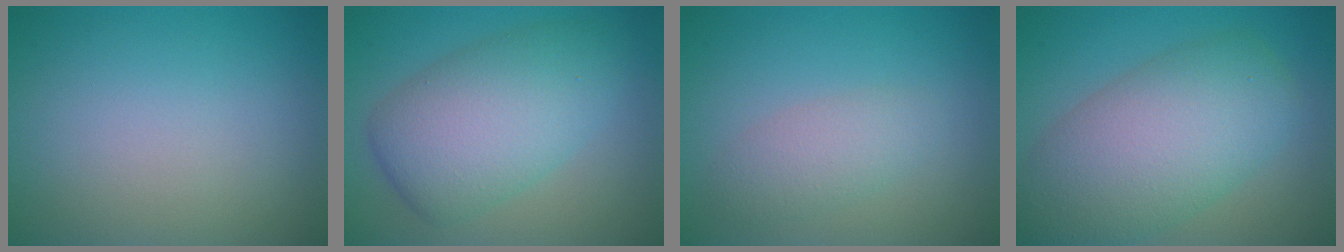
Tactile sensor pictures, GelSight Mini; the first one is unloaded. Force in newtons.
{"total": 7.6, "press": 7.6, "slide": 0.2}
{"total": 2.4, "press": 2.4, "slide": 0.0}
{"total": 9.3, "press": 9.2, "slide": 0.4}